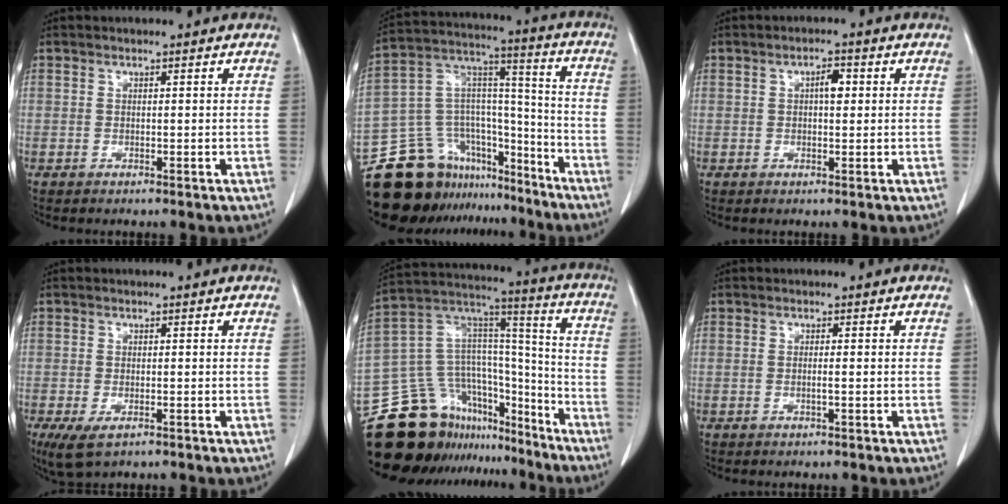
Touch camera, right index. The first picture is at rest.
{"total": 20.8, "force": [-16.6, 10.4, 6.9], "torque": [-0.133, 0.068, -0.272]}
{"total": 2.5, "force": [0.5, 1.0, 2.3], "torque": [-0.037, 0.004, 0.007]}
{"total": 4.3, "force": [-2.3, 1.8, 3.2], "torque": [-0.060, -0.010, -0.035]}
{"total": 27.1, "force": [-21.8, 12.6, 10.0], "torque": [-0.207, 0.037, -0.344]}
{"total": 0.7, "force": [-0.1, -0.1, 0.7], "torque": [-0.014, 0.000, -0.001]}